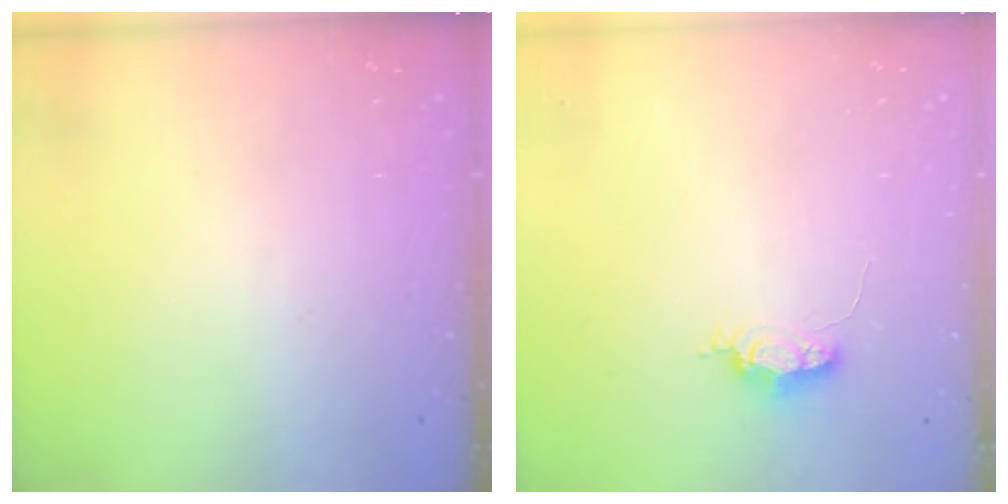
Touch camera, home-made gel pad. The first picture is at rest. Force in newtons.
{"total": 4.0, "press": 3.9, "slide": 0.5}